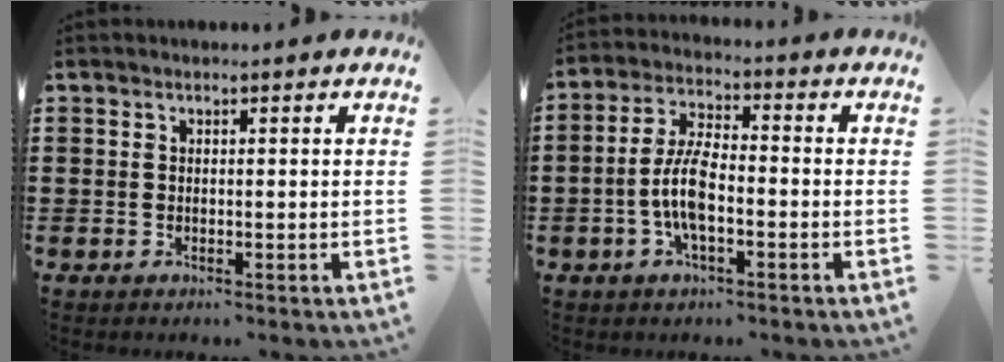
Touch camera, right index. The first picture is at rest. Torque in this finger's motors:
{"motor_torque": [2.14, 0.00, 0.74, 0.21]}